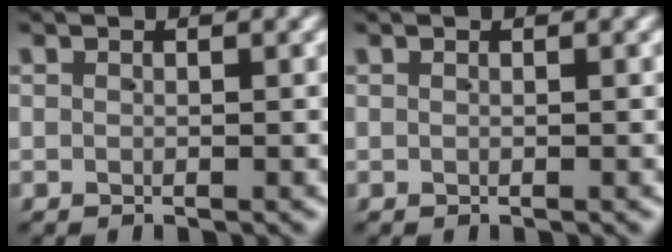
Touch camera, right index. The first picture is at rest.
{"total": 0.0}